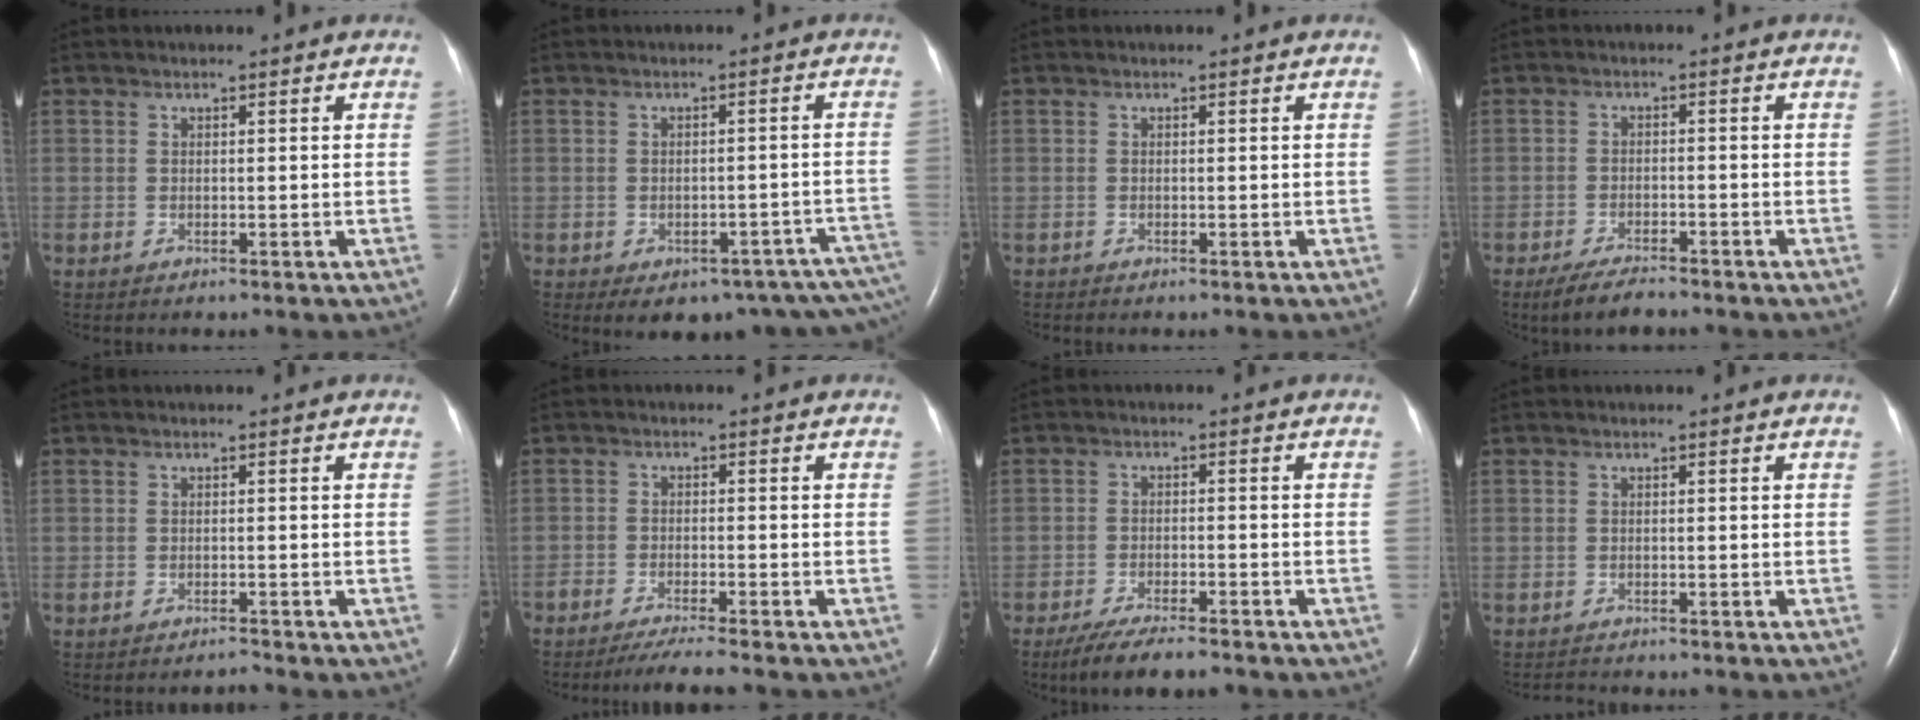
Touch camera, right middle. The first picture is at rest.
{"total": 16.7, "force": [-12.5, 7.6, 8.1], "torque": [-0.063, 0.031, -0.128]}
{"total": 0.0}
{"total": 4.7, "force": [-3.9, 0.9, 2.5], "torque": [-0.051, -0.011, -0.070]}
{"total": 0.9, "force": [-0.8, -0.2, 0.0], "torque": [-0.001, -0.005, -0.011]}
{"total": 4.8, "force": [-4.2, -0.5, 2.3], "torque": [-0.038, -0.015, -0.073]}
{"total": 7.8, "force": [-6.4, 1.2, 4.3], "torque": [-0.072, -0.018, -0.106]}
{"total": 1.0, "force": [-0.9, -0.1, -0.2], "torque": [-0.002, -0.009, -0.014]}